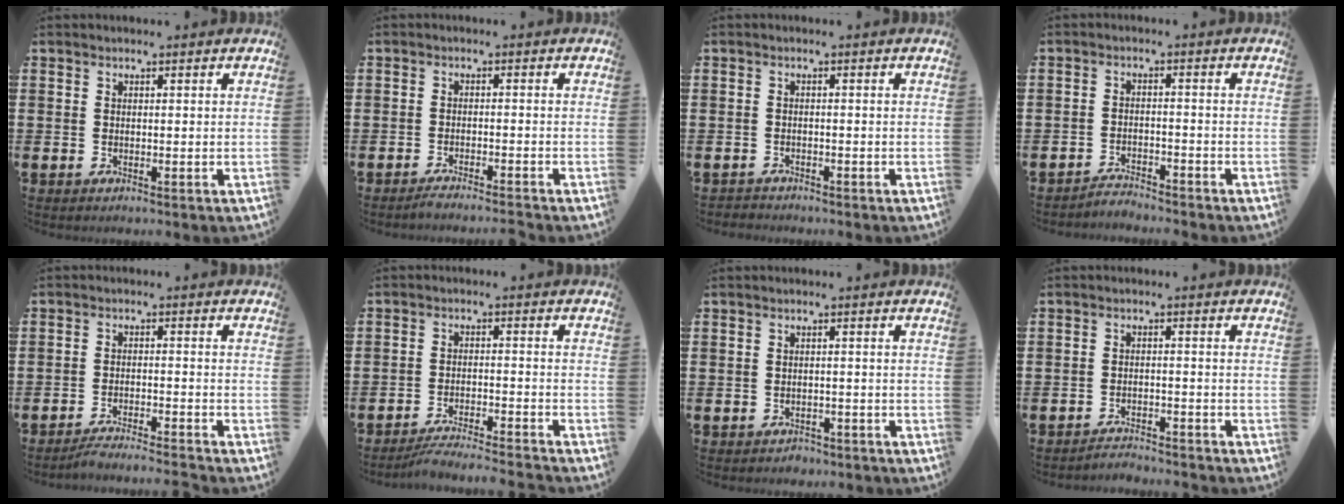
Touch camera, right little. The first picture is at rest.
{"total": 1.7, "force": [-1.6, -0.2, 0.6], "torque": [-0.008, 0.003, -0.031]}
{"total": 0.9, "force": [-0.9, 0.2, -0.1], "torque": [0.000, 0.001, -0.019]}
{"total": 2.4, "force": [-2.4, 0.0, -0.2], "torque": [-0.003, 0.004, -0.052]}
{"total": 2.8, "force": [-2.8, -0.4, 0.6], "torque": [-0.011, 0.001, -0.056]}
{"total": 3.6, "force": [-3.5, -0.3, 0.9], "torque": [-0.015, -0.003, -0.070]}
{"total": 1.1, "force": [-1.1, 0.3, 0.0], "torque": [-0.003, 0.002, -0.024]}
{"total": 2.2, "force": [-2.2, -0.1, -0.2], "torque": [-0.002, 0.004, -0.047]}